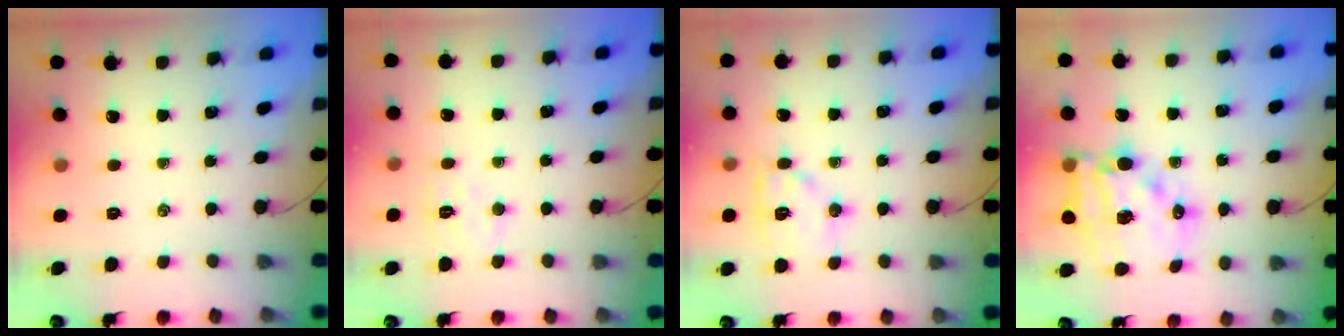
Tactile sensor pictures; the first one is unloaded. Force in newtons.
{"total": 5.4, "press": 5.3, "slide": 1.1}
{"total": 11.3, "press": 11.3, "slide": 0.5}
{"total": 17.4, "press": 17.0, "slide": 4.0}